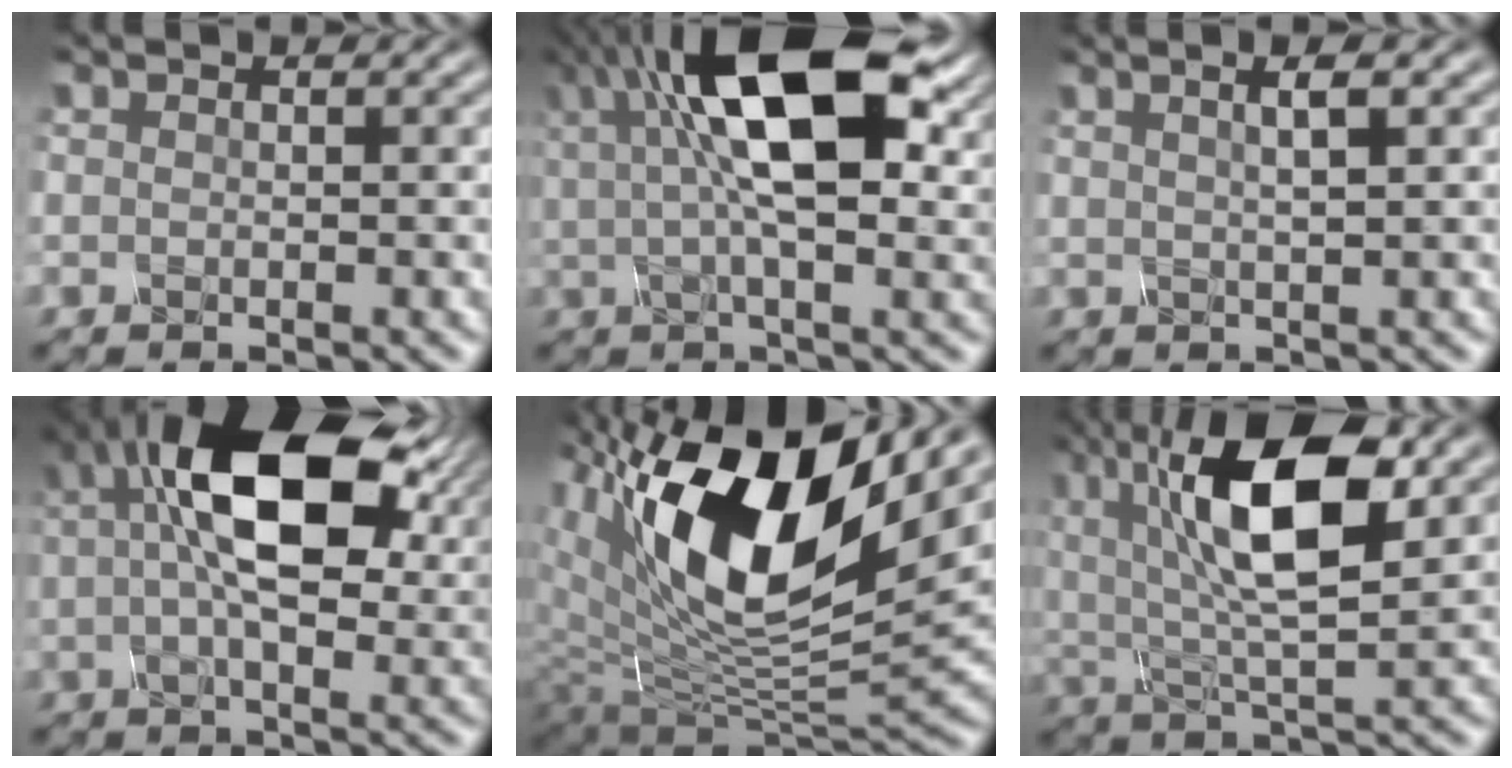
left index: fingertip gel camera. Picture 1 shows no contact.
{"total": 12.8, "force": [3.9, 4.8, 11.2], "torque": [-0.180, 0.011, 0.054]}
{"total": 3.6, "force": [1.5, 1.4, 3.0], "torque": [-0.019, 0.012, -0.002]}
{"total": 12.3, "force": [3.2, 5.8, 10.4], "torque": [-0.171, 0.019, 0.040]}
{"total": 16.3, "force": [6.8, 7.3, 12.9], "torque": [-0.234, 0.010, 0.117]}
{"total": 12.0, "force": [3.8, 4.4, 10.5], "torque": [-0.182, 0.012, 0.059]}